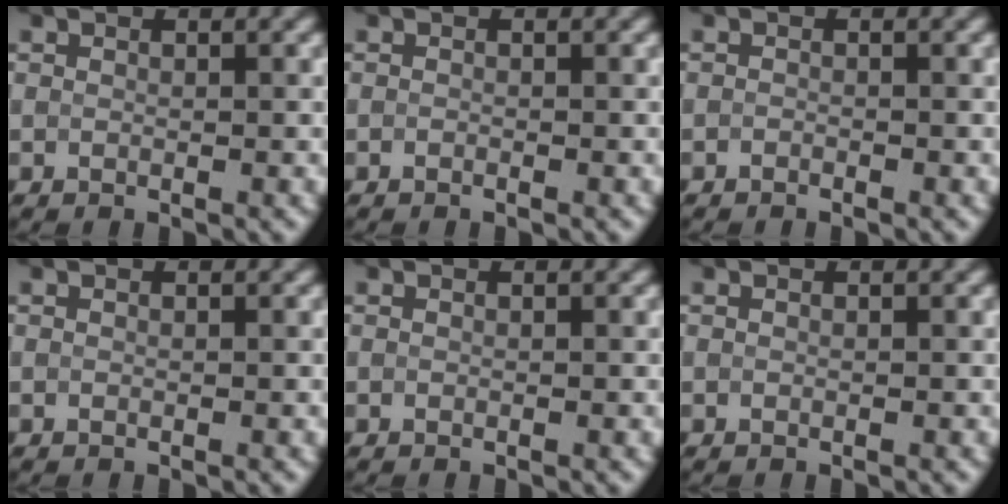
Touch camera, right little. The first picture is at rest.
{"total": 0.8, "force": [-0.8, -0.1, -0.2], "torque": [0.004, -0.006, -0.009]}
{"total": 1.4, "force": [-1.2, -0.3, -0.6], "torque": [0.005, -0.002, -0.015]}
{"total": 0.0}
{"total": 0.0}
{"total": 0.0}